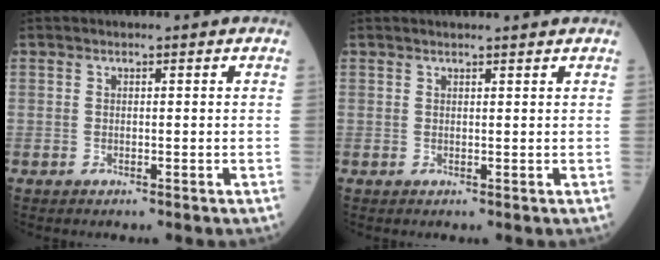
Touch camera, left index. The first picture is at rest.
{"total": 4.0, "force": [3.7, 0.0, 1.4], "torque": [-0.017, 0.017, 0.045]}